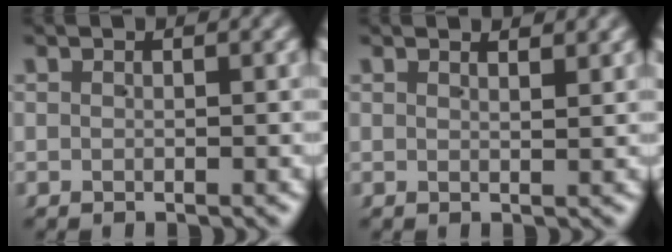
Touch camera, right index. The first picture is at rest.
{"total": 1.2, "force": [1.0, -0.5, 0.3], "torque": [0.002, -0.002, 0.020]}